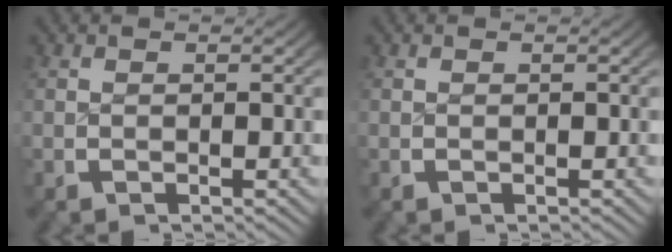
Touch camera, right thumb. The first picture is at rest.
{"total": 0.0}